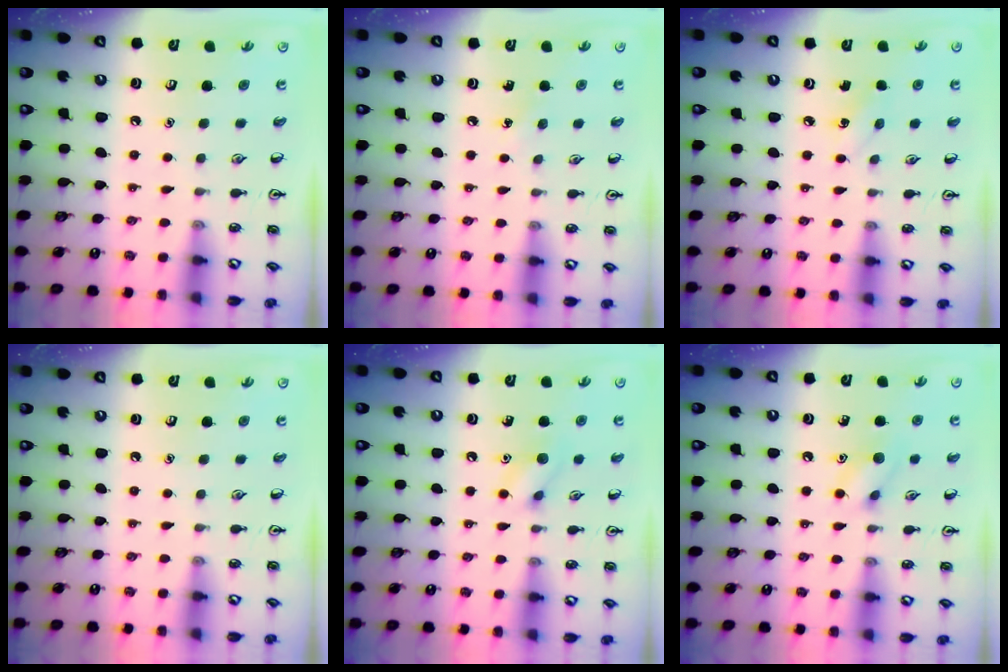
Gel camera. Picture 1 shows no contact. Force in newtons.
{"total": 3.6, "press": 3.4, "slide": 1.1}
{"total": 3.7, "press": 3.5, "slide": 1.2}
{"total": 0.0}
{"total": 7.7, "press": 7.7, "slide": 0.6}
{"total": 8.1, "press": 8.0, "slide": 0.7}